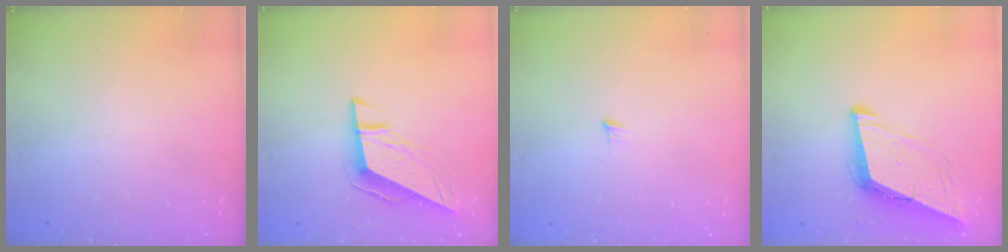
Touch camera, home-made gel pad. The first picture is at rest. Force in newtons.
{"total": 9.5, "press": 9.4, "slide": 1.7}
{"total": 3.6, "press": 3.5, "slide": 0.3}
{"total": 8.9, "press": 8.1, "slide": 3.6}